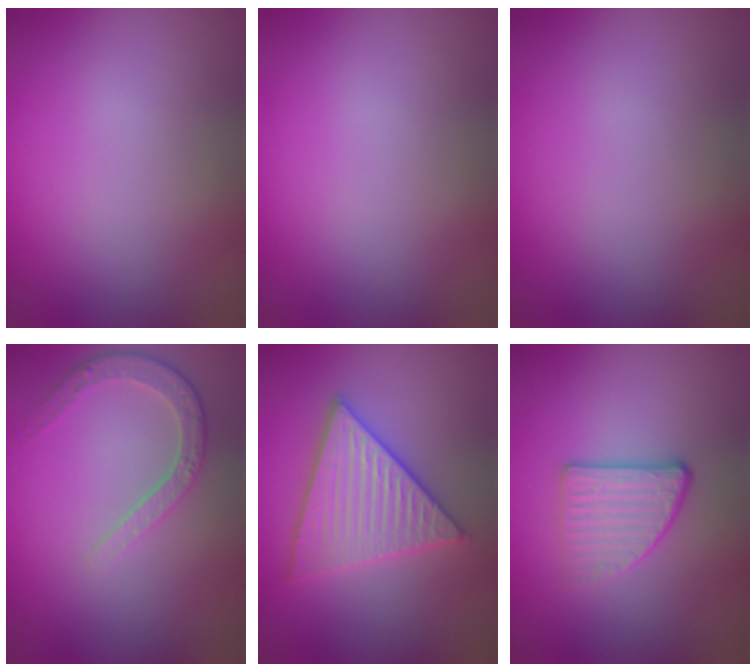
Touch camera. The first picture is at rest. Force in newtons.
{"total": 0.0}
{"total": 0.0}
{"total": 2.6, "press": 2.5, "slide": 1.0}
{"total": 5.4, "press": 5.4, "slide": 0.7}
{"total": 2.9, "press": 2.5, "slide": 1.4}